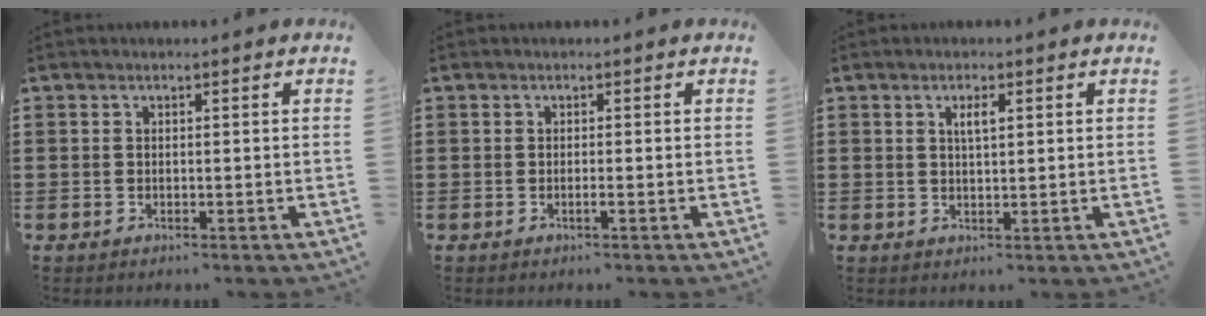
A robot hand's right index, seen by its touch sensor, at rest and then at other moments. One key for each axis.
{"total": 0.7, "fx": -0.3, "fy": 0.0, "fz": 0.7, "tx": -0.012, "ty": -0.003, "tz": -0.005}
{"total": 2.2, "fx": 0.8, "fy": 0.6, "fz": 1.9, "tx": -0.040, "ty": 0.004, "tz": 0.012}